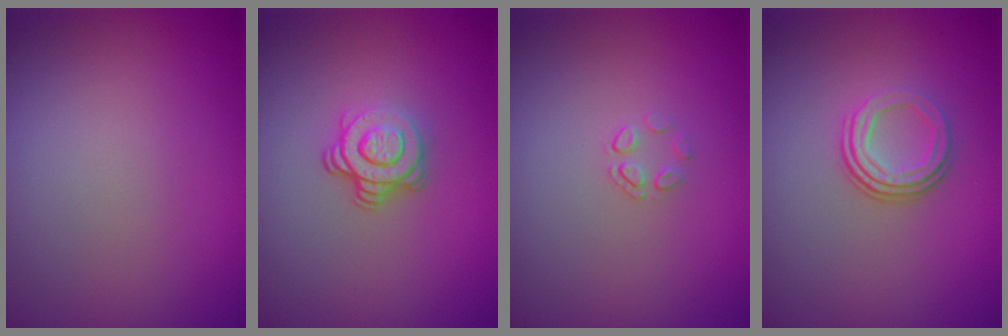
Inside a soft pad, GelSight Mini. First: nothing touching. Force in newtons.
{"total": 3.6, "press": 2.5, "slide": 2.5}
{"total": 1.1, "press": 0.5, "slide": 1.0}
{"total": 3.3, "press": 2.2, "slide": 2.4}